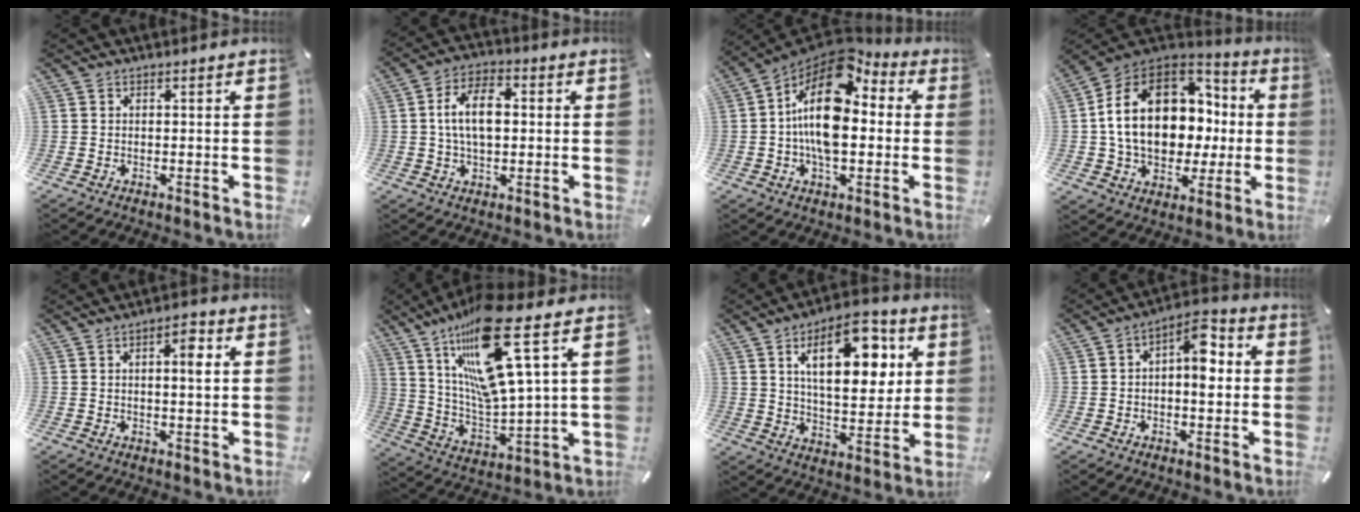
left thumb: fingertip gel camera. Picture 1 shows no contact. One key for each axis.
{"total": 10.5, "fx": 0.5, "fy": 6.2, "fz": 8.5, "tx": -0.159, "ty": 0.007, "tz": 0.007}
{"total": 17.6, "fx": 1.4, "fy": 10.0, "fz": 14.4, "tx": -0.279, "ty": -0.014, "tz": 0.018}
{"total": 20.4, "fx": 2.5, "fy": 15.1, "fz": 13.5, "tx": -0.250, "ty": -0.008, "tz": 0.049}
{"total": 4.6, "fx": 1.3, "fy": 1.7, "fz": 4.1, "tx": -0.052, "ty": -0.005, "tz": 0.012}
{"total": 22.1, "fx": 12.3, "fy": 4.4, "fz": 17.8, "tx": -0.351, "ty": -0.080, "tz": 0.191}
{"total": 18.2, "fx": 7.6, "fy": 9.3, "fz": 13.7, "tx": -0.199, "ty": -0.016, "tz": 0.121}
{"total": 8.4, "fx": 0.8, "fy": 4.8, "fz": 6.9, "tx": -0.087, "ty": -0.005, "tz": 0.009}